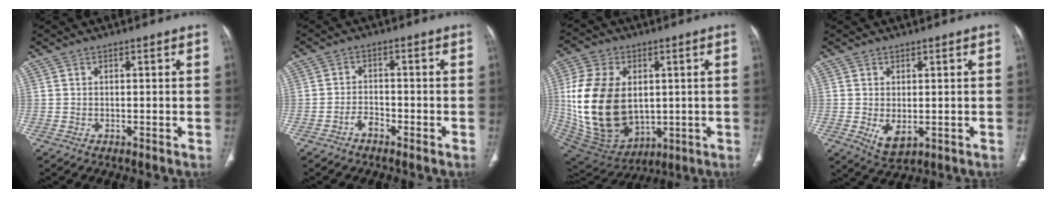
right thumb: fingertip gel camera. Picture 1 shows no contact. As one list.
[{"total": 2.4, "force": [-1.8, 1.2, 1.2], "torque": [-0.020, 0.016, -0.034]}, {"total": 22.5, "force": [1.4, 15.4, 16.3], "torque": [-0.317, -0.016, 0.054]}, {"total": 4.3, "force": [-0.7, 2.5, 3.5], "torque": [-0.057, -0.010, 0.004]}]